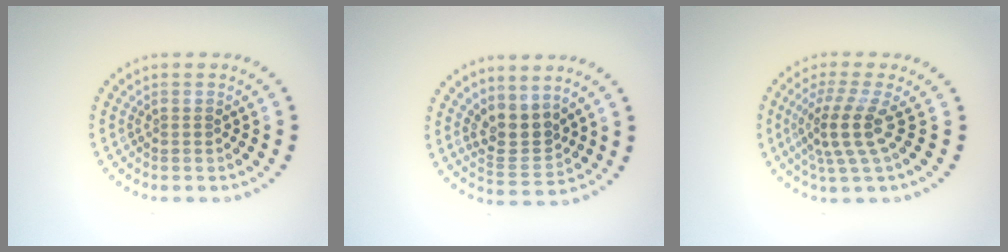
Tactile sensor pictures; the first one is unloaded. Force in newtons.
{"total": 3.2, "press": 2.8, "slide": 1.6}
{"total": 3.8, "press": 2.7, "slide": 2.6}